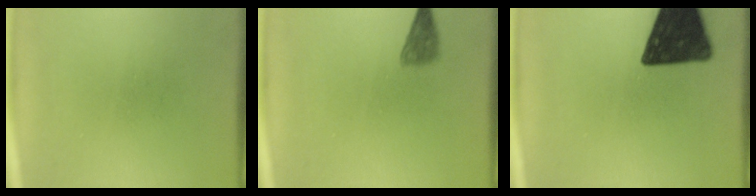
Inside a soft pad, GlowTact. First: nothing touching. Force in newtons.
{"total": 2.1}
{"total": 16.6}